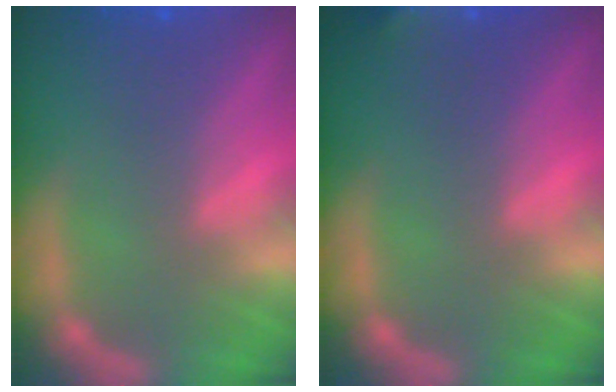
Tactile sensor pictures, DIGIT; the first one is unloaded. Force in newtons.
{"total": 3.4}